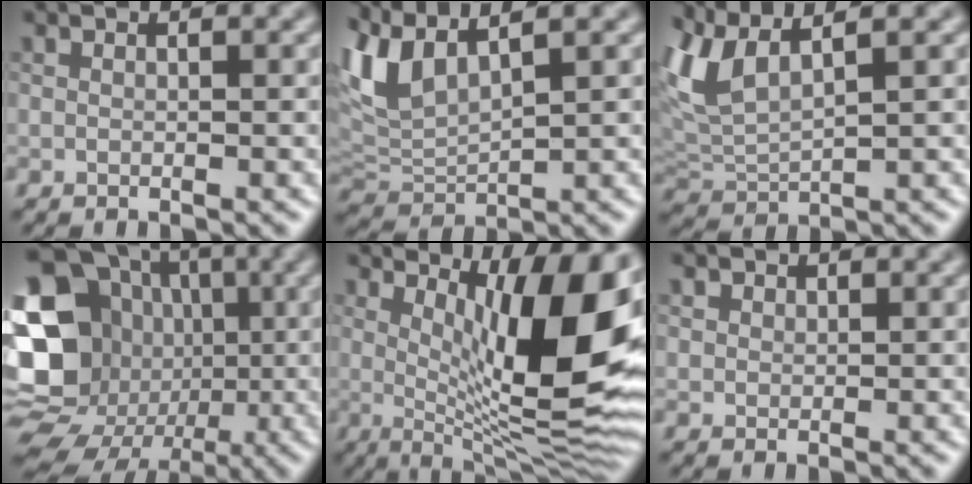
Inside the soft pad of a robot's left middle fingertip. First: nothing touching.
{"total": 4.8, "force": [1.8, 2.0, 3.9], "torque": [-0.115, 0.014, 0.046]}
{"total": 4.8, "force": [2.0, 1.8, 4.0], "torque": [-0.116, 0.016, 0.048]}
{"total": 20.0, "force": [-1.1, 18.2, 8.2], "torque": [-0.191, 0.021, -0.052]}
{"total": 12.4, "force": [2.5, 3.7, 11.6], "torque": [-0.148, -0.008, 0.047]}
{"total": 1.2, "force": [0.8, 0.9, 0.1], "torque": [-0.017, -0.004, 0.032]}